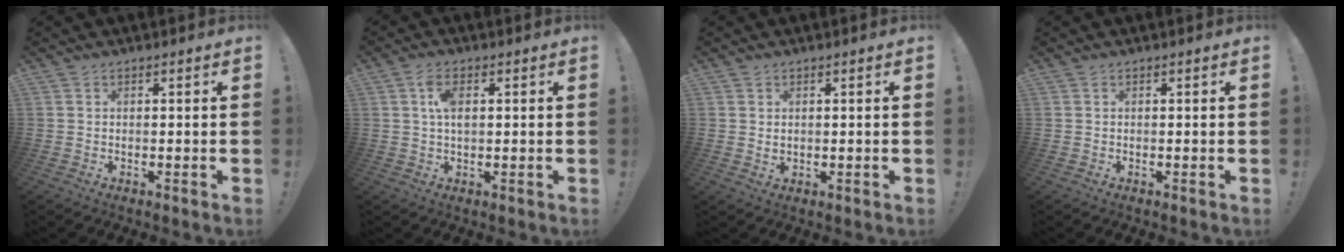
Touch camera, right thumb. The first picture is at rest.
{"total": 5.3, "force": [1.2, 2.5, 4.5], "torque": [-0.087, 0.002, 0.017]}
{"total": 1.1, "force": [0.5, 0.8, 0.5], "torque": [-0.010, 0.001, 0.009]}
{"total": 0.0}